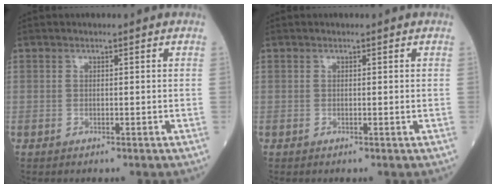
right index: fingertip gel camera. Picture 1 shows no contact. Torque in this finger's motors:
{"motor_torque": [0.03, 0.01, 0.07, 0.02]}